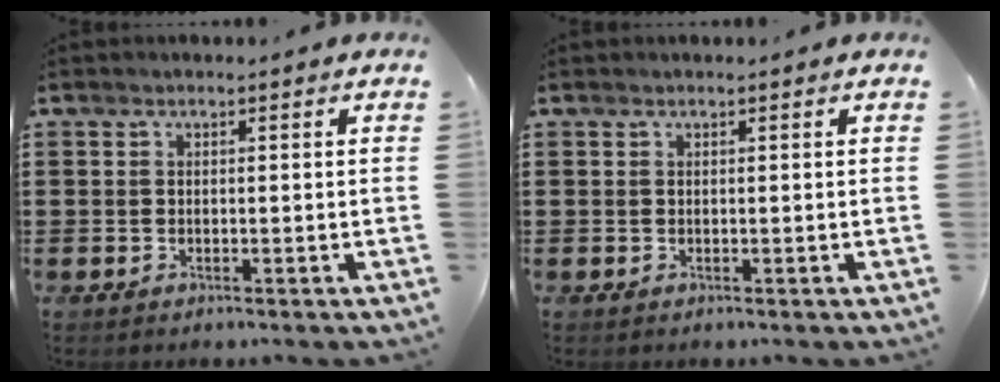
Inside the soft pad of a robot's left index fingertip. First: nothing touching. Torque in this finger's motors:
{"motor_torque": [-1.07, 1.07, -0.17, -0.01]}